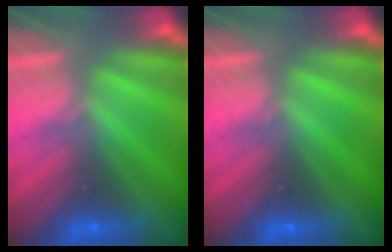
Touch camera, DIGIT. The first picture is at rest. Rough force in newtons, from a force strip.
{"total": 0.0}